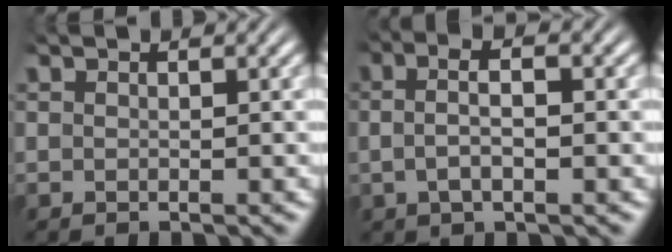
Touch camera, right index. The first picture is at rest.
{"total": 3.9, "force": [0.2, 1.8, 3.4], "torque": [-0.061, 0.006, -0.003]}